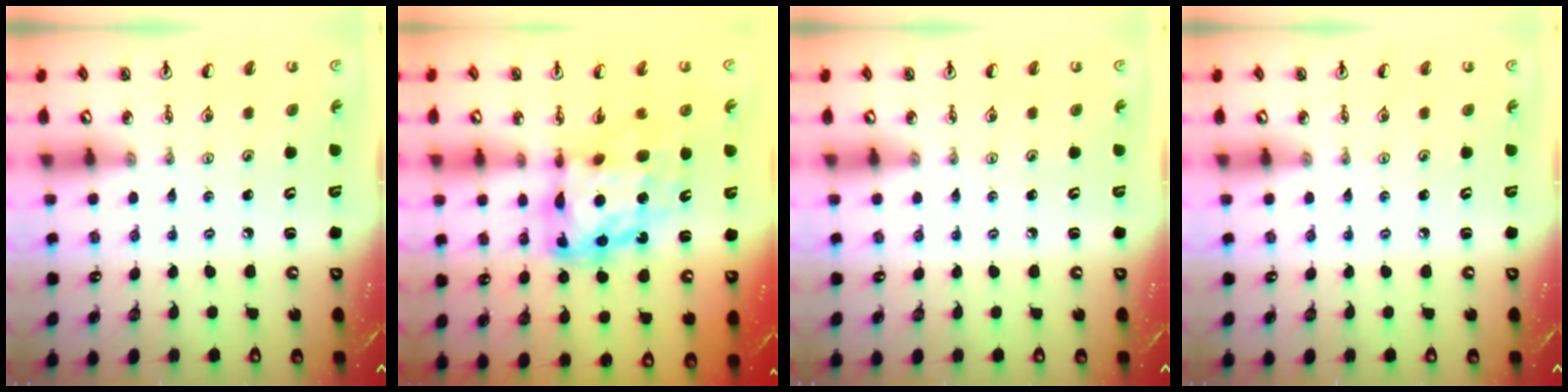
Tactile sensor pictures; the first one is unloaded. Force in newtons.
{"total": 13.6, "press": 13.5, "slide": 1.2}
{"total": 0.0}
{"total": 0.0}